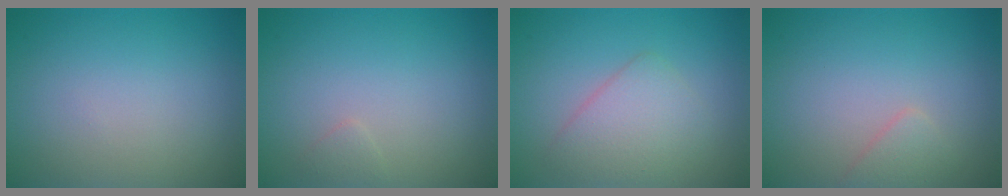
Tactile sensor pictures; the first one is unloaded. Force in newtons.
{"total": 0.6, "press": 0.6, "slide": 0.0}
{"total": 3.2, "press": 3.2, "slide": 0.2}
{"total": 1.2, "press": 1.2, "slide": 0.1}